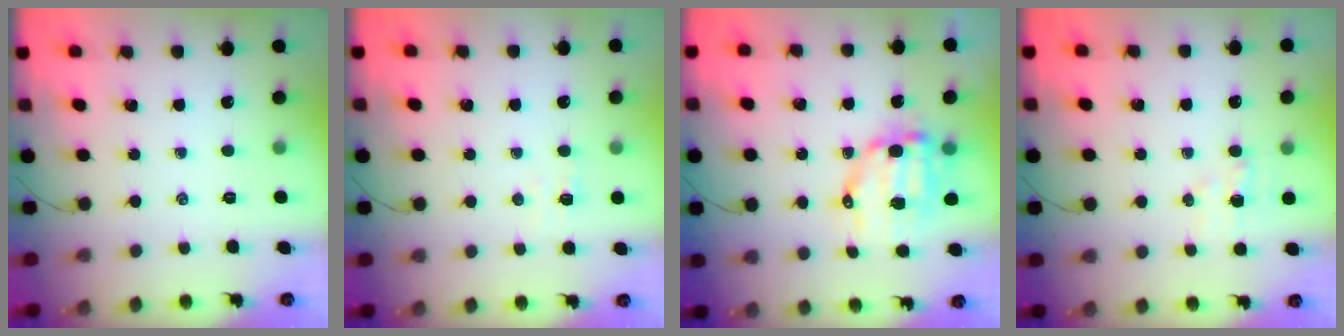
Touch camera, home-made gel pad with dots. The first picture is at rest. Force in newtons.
{"total": 3.0, "press": 2.9, "slide": 0.9}
{"total": 10.5, "press": 10.3, "slide": 2.2}
{"total": 3.5, "press": 3.3, "slide": 1.1}